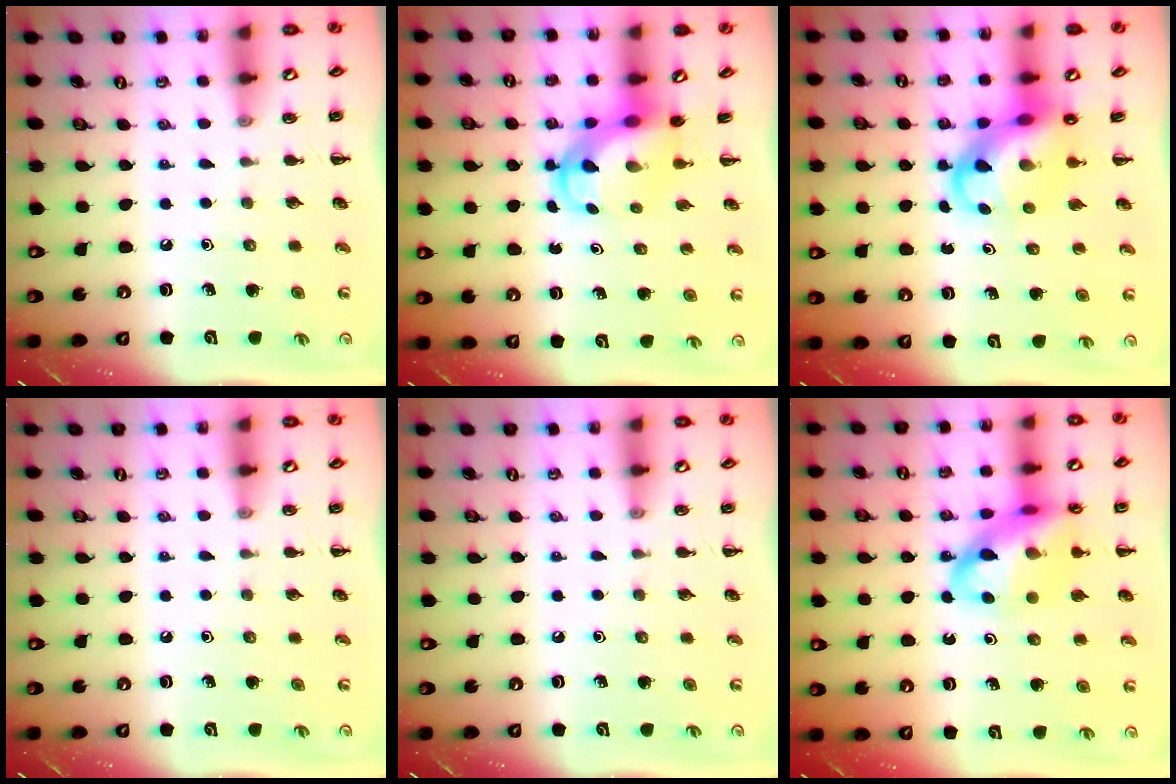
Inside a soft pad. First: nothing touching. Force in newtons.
{"total": 5.5, "press": 5.5, "slide": 0.5}
{"total": 8.8, "press": 8.4, "slide": 2.4}
{"total": 0.0}
{"total": 0.0}
{"total": 17.7, "press": 17.3, "slide": 3.4}